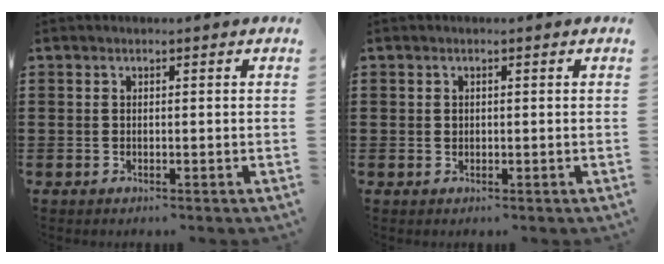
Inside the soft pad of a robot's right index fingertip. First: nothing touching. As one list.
[{"total": 0.6, "force": [0.2, 0.5, 0.3], "torque": [-0.008, 0.002, 0.003]}]